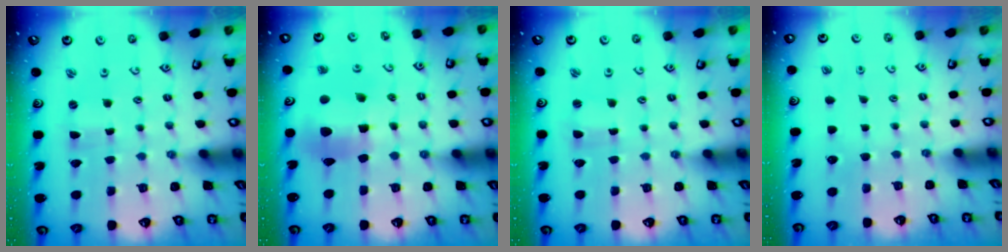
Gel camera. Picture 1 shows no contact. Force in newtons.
{"total": 12.1, "press": 12.0, "slide": 1.6}
{"total": 1.0, "press": 1.0, "slide": 0.0}
{"total": 0.0}